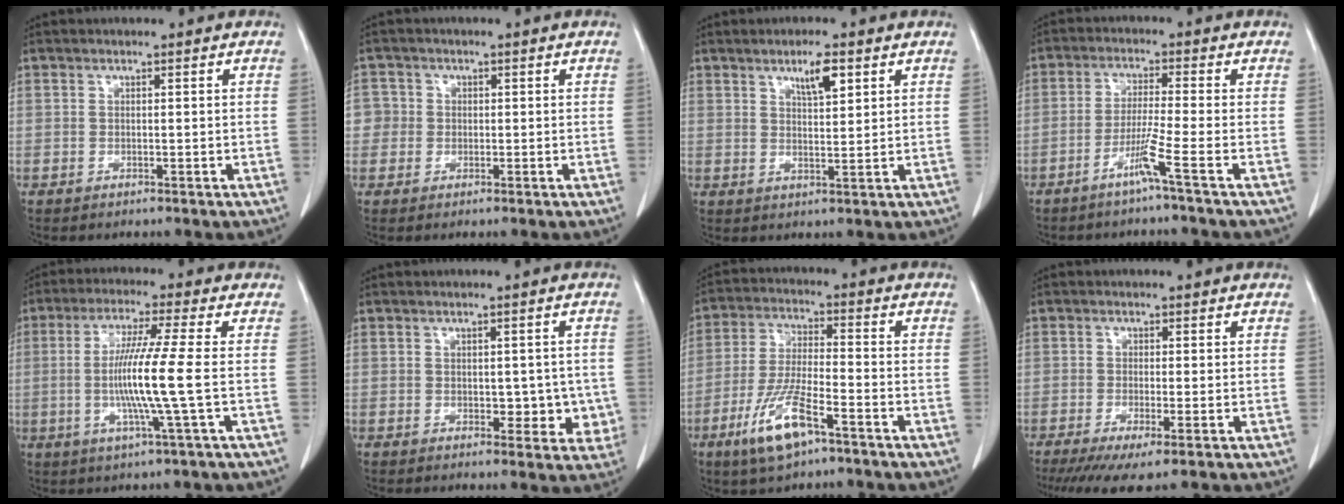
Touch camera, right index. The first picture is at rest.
{"total": 3.0, "force": [-0.1, 3.0, 0.0], "torque": [0.015, 0.010, -0.005]}
{"total": 4.5, "force": [2.5, 0.7, 3.6], "torque": [-0.060, -0.001, 0.041]}
{"total": 4.5, "force": [-2.6, -1.5, 3.3], "torque": [-0.068, -0.005, -0.059]}
{"total": 9.8, "force": [-0.9, -1.7, 9.6], "torque": [-0.188, -0.011, -0.021]}
{"total": 4.9, "force": [-0.5, 3.1, 3.8], "torque": [-0.028, 0.008, 0.002]}
{"total": 10.1, "force": [-5.7, 2.2, 8.1], "torque": [-0.166, -0.014, -0.108]}
{"total": 5.7, "force": [-3.4, 0.6, 4.5], "torque": [-0.067, -0.015, -0.061]}